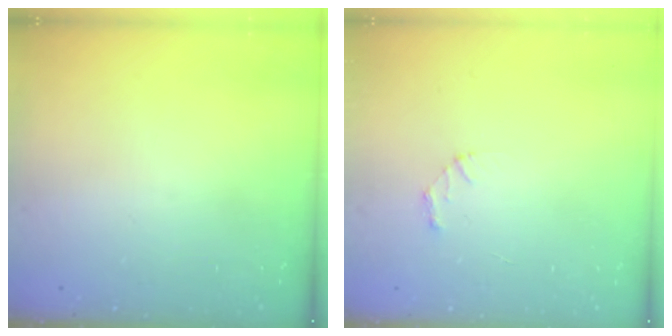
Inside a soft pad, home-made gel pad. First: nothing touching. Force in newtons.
{"total": 1.9, "press": 1.9, "slide": 0.2}